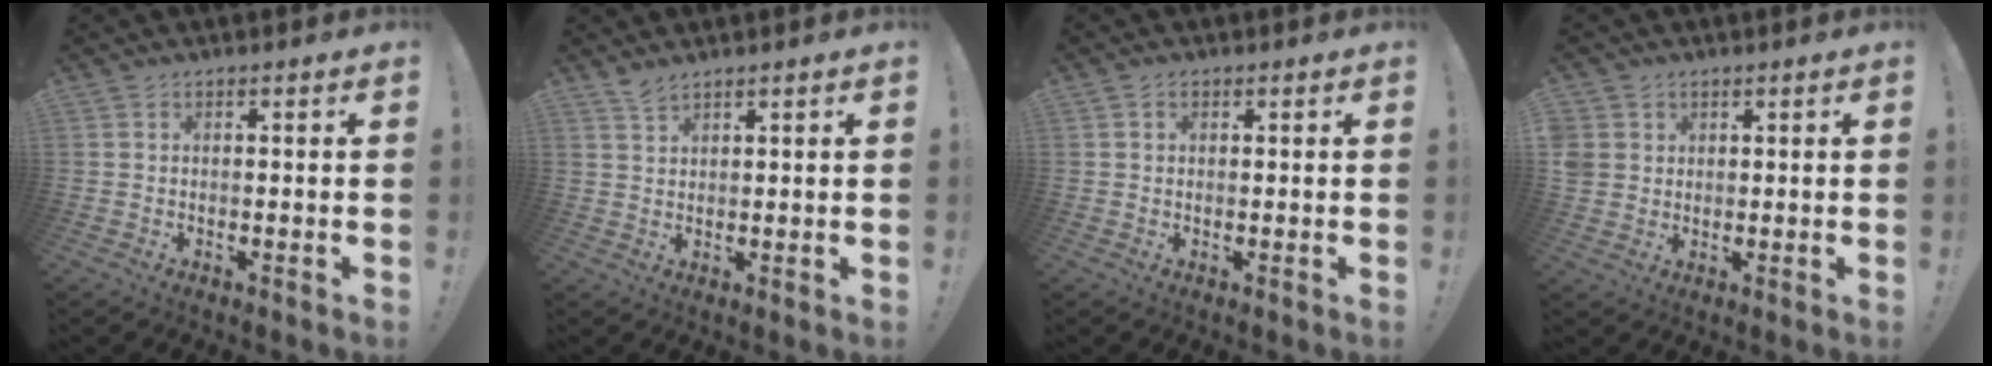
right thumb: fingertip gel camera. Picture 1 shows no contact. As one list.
[{"total": 2.7, "force": [2.4, 0.7, 1.0], "torque": [-0.024, -0.011, 0.044]}, {"total": 0.8, "force": [0.5, 0.5, 0.4], "torque": [-0.001, -0.002, 0.008]}, {"total": 4.0, "force": [1.5, 3.6, 0.7], "torque": [-0.024, -0.005, 0.028]}]